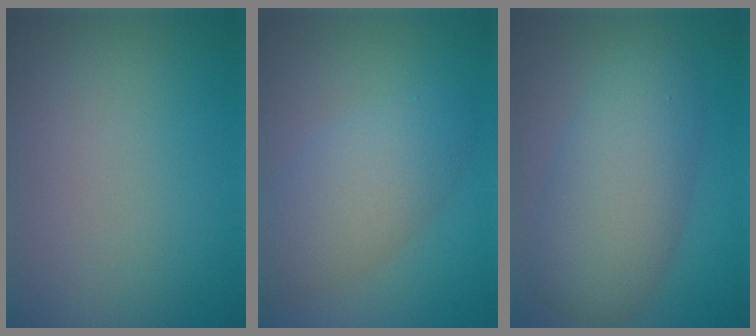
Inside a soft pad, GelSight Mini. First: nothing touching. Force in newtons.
{"total": 5.1, "press": 5.1, "slide": 0.1}
{"total": 7.4, "press": 7.4, "slide": 0.3}